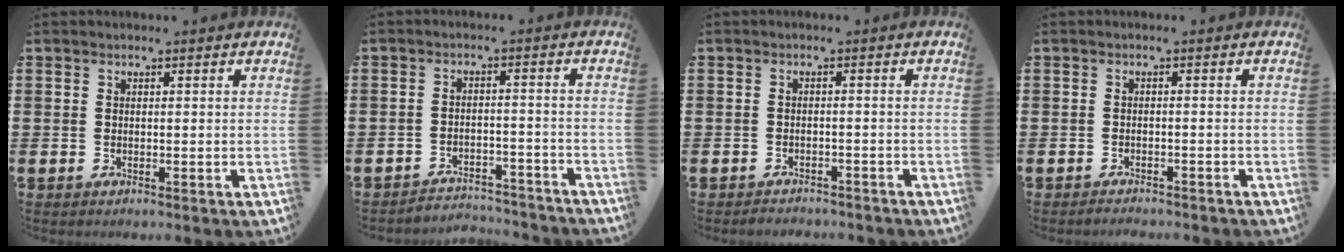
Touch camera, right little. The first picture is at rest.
{"total": 3.2, "force": [-3.2, 0.2, -0.2], "torque": [-0.005, 0.004, -0.069]}
{"total": 1.3, "force": [-1.3, 0.1, 0.0], "torque": [-0.004, 0.001, -0.028]}
{"total": 1.2, "force": [-1.2, 0.0, 0.0], "torque": [-0.004, 0.001, -0.025]}